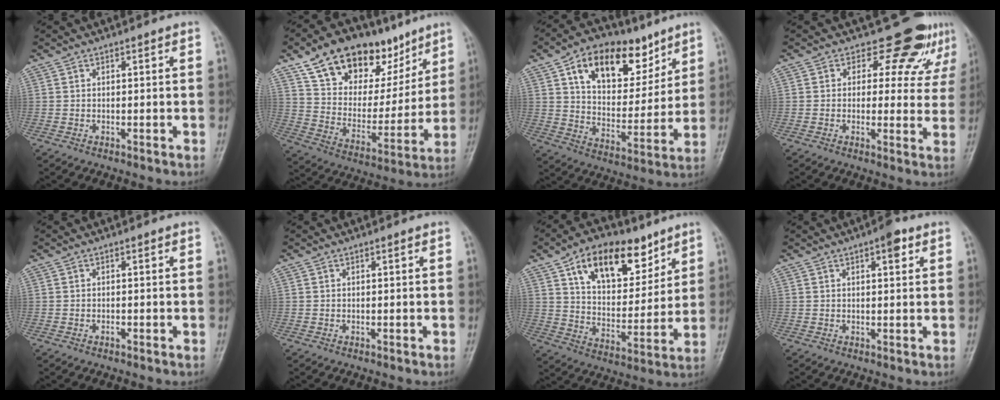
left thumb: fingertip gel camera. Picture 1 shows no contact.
{"total": 22.9, "force": [14.0, 12.8, 12.8], "torque": [-0.157, -0.036, 0.238]}
{"total": 19.3, "force": [10.1, 11.4, 11.8], "torque": [-0.139, -0.031, 0.170]}
{"total": 9.7, "force": [7.4, 5.5, 3.1], "torque": [0.010, -0.040, 0.074]}
{"total": 0.6, "force": [-0.3, 0.3, 0.3], "torque": [-0.004, 0.001, -0.007]}
{"total": 0.0}
{"total": 17.8, "force": [9.8, 10.0, 11.1], "torque": [-0.129, -0.038, 0.167]}
{"total": 3.5, "force": [1.7, 1.3, 2.7], "torque": [-0.029, -0.002, 0.019]}